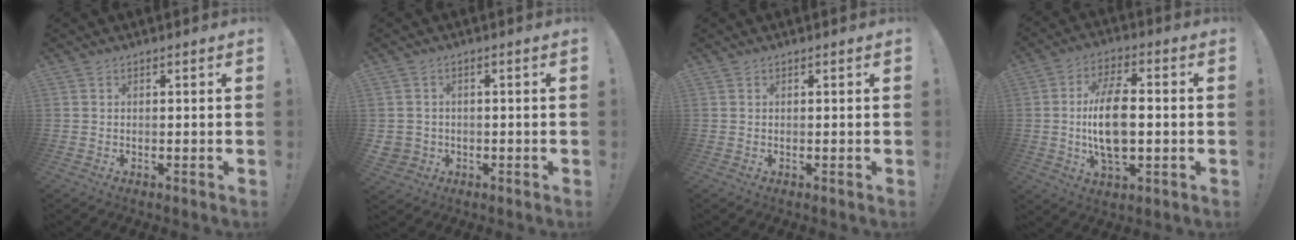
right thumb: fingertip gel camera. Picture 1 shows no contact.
{"total": 3.0, "force": [-0.1, 2.9, 0.7], "torque": [-0.015, -0.002, -0.001]}
{"total": 0.0}
{"total": 14.2, "force": [-0.6, 7.0, 12.3], "torque": [-0.234, -0.003, -0.018]}